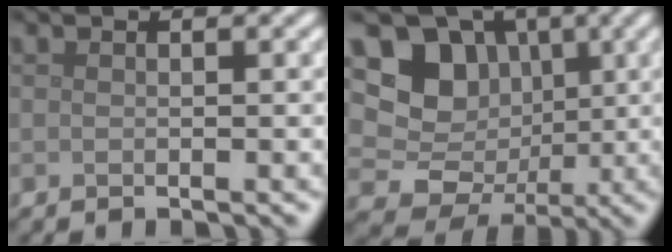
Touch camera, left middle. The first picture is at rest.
{"total": 10.1, "force": [1.3, 9.2, 4.0], "torque": [-0.061, 0.010, -0.002]}